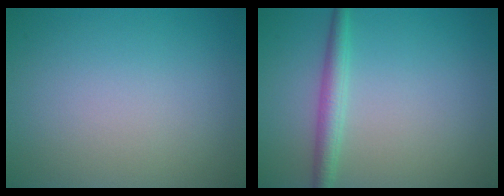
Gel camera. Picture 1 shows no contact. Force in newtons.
{"total": 2.4, "press": 2.4, "slide": 0.0}